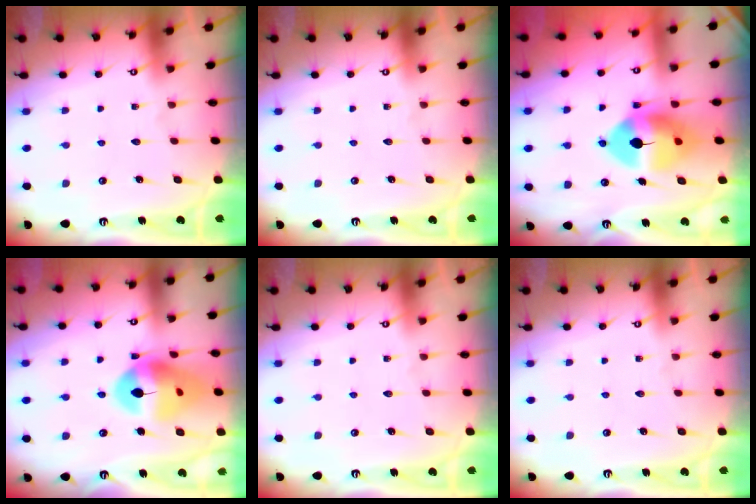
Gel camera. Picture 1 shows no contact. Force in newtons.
{"total": 0.0}
{"total": 12.9, "press": 12.7, "slide": 2.3}
{"total": 17.1, "press": 17.0, "slide": 1.9}
{"total": 0.0}
{"total": 0.0}